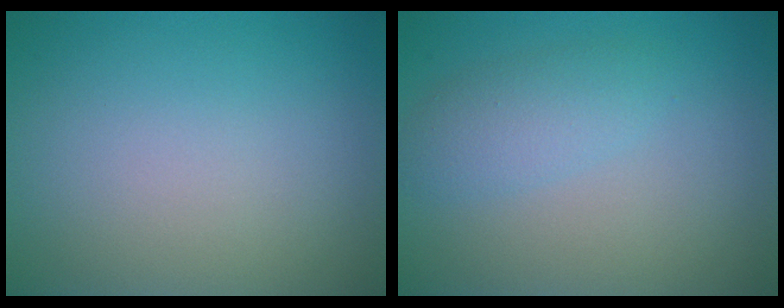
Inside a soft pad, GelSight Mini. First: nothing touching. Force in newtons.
{"total": 2.4, "press": 2.4, "slide": 0.1}